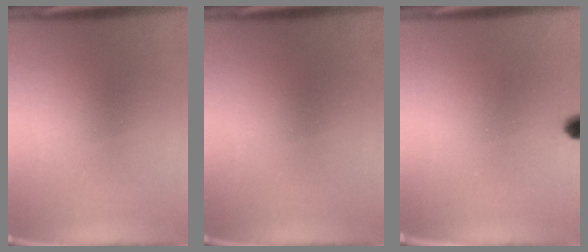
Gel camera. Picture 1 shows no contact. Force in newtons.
{"total": 0.0}
{"total": 2.4}